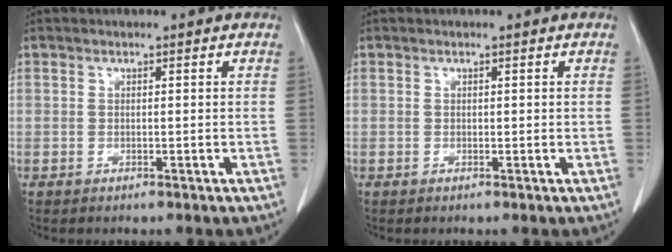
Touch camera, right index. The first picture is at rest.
{"total": 0.0}